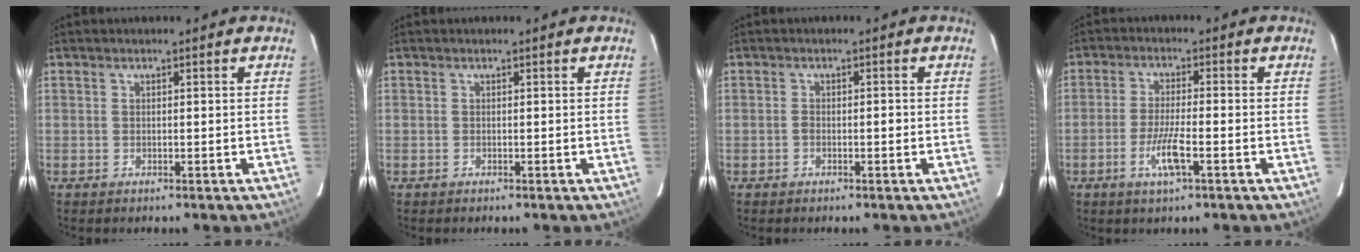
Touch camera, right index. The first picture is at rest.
{"total": 0.0}
{"total": 1.2, "force": [-0.4, 0.5, 1.1], "torque": [-0.016, 0.003, -0.006]}
{"total": 5.5, "force": [-2.2, 0.3, 5.0], "torque": [-0.096, -0.007, -0.043]}